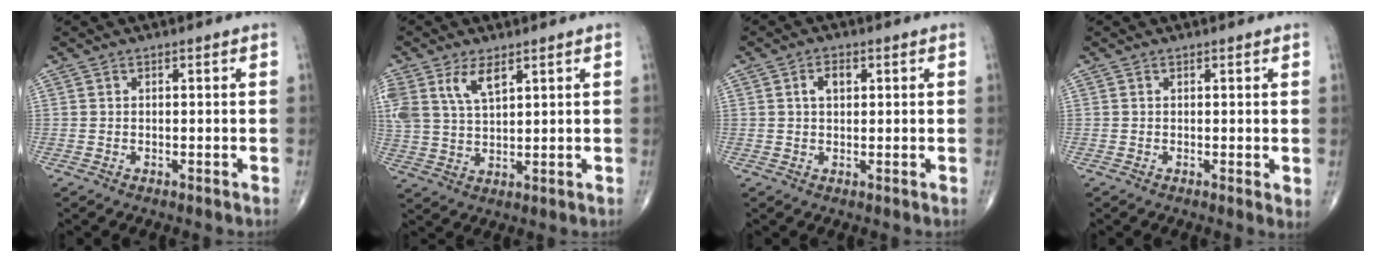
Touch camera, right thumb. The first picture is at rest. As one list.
[{"total": 8.4, "force": [4.3, 4.0, 6.0], "torque": [-0.124, -0.009, 0.093]}, {"total": 3.1, "force": [0.9, 1.9, 2.3], "torque": [-0.036, 0.005, 0.014]}, {"total": 1.5, "force": [0.2, 0.5, 1.5], "torque": [-0.021, -0.007, -0.001]}]